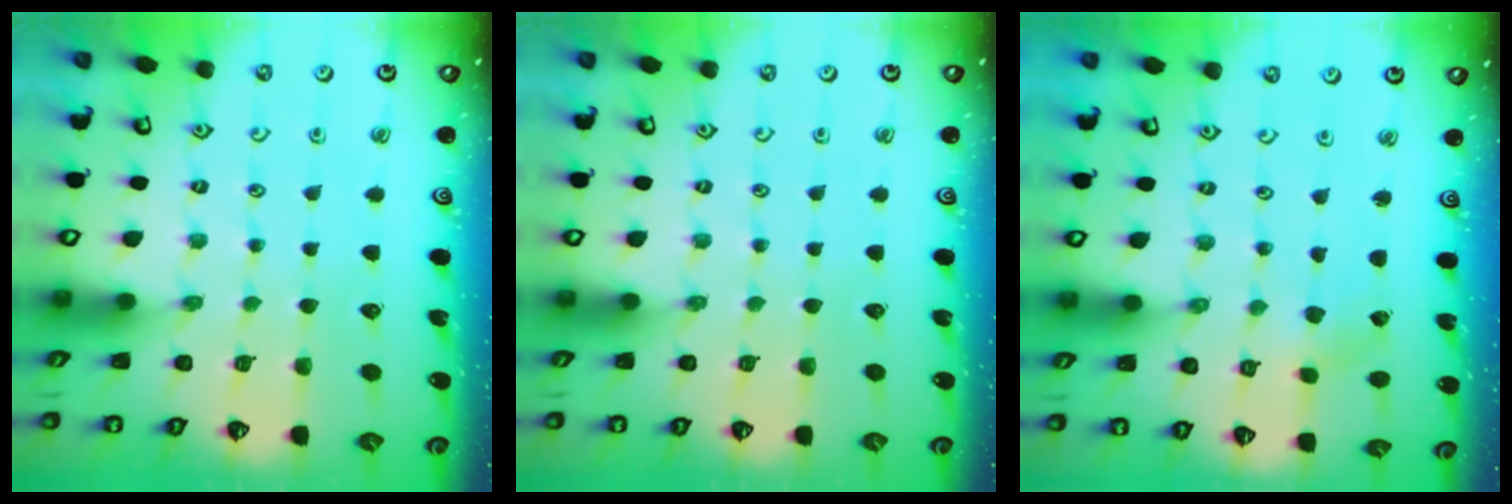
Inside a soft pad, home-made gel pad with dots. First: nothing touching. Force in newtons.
{"total": 0.0}
{"total": 0.0}